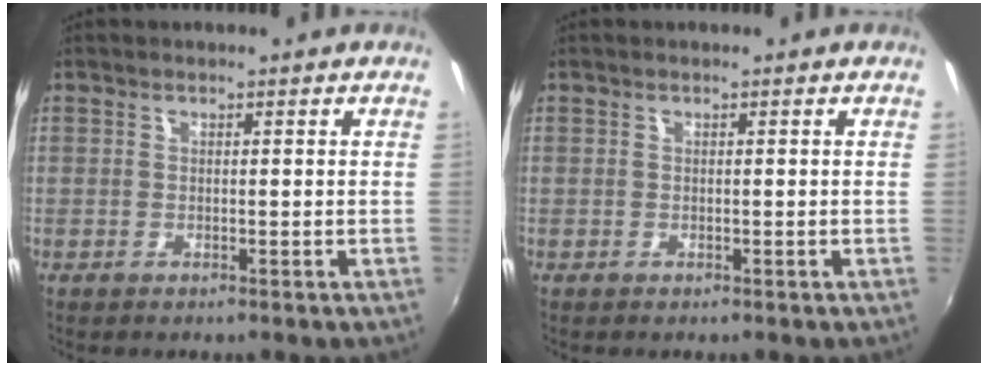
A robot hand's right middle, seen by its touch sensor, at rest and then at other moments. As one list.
[{"total": 0.0}]